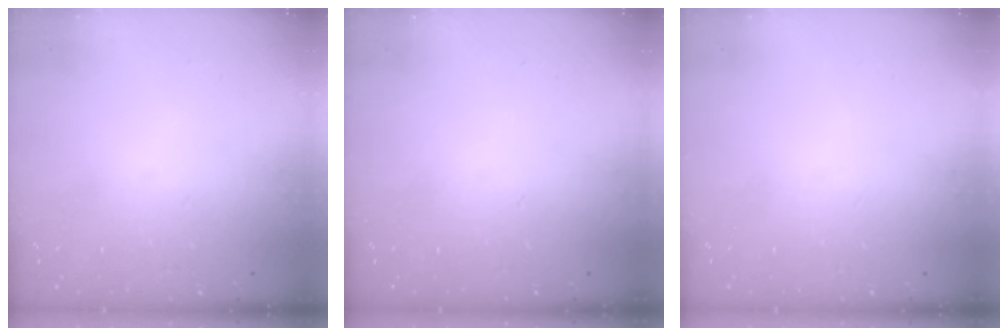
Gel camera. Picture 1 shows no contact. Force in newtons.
{"total": 0.0}
{"total": 0.0}